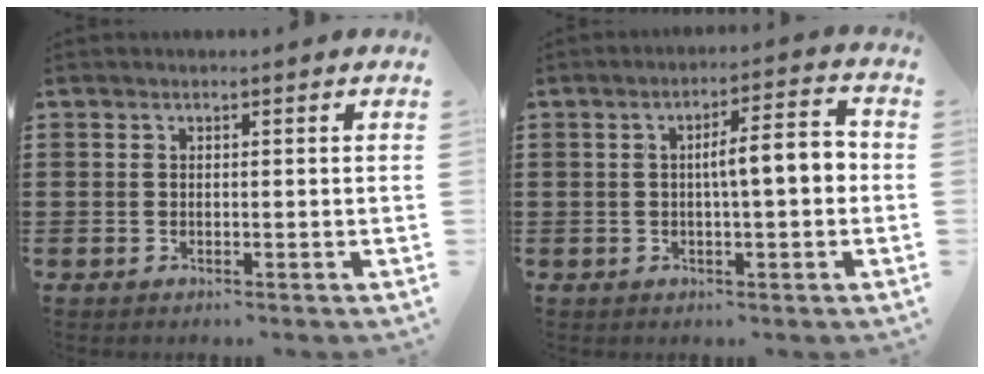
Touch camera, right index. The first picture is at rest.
{"total": 6.2, "force": [-0.1, 1.2, 6.1], "torque": [-0.094, 0.001, -0.009]}